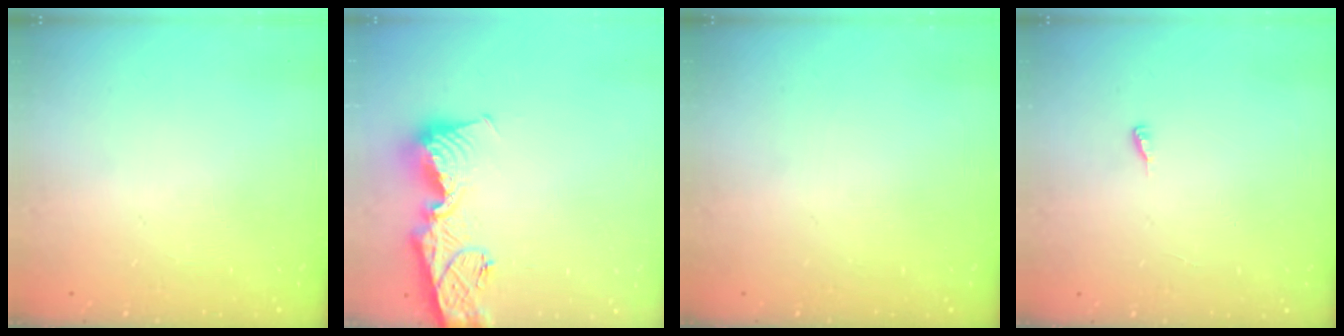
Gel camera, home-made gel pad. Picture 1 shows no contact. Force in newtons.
{"total": 13.6, "press": 13.5, "slide": 1.5}
{"total": 0.0}
{"total": 4.1, "press": 4.0, "slide": 0.5}